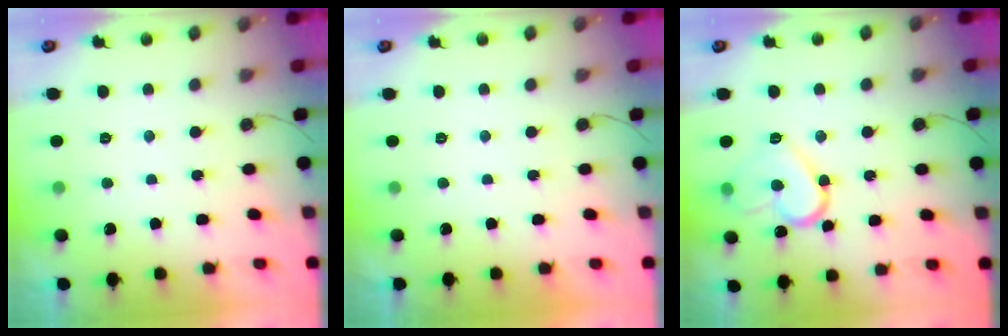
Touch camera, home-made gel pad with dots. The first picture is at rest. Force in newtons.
{"total": 1.8, "press": 1.8, "slide": 0.0}
{"total": 13.3, "press": 13.2, "slide": 1.3}